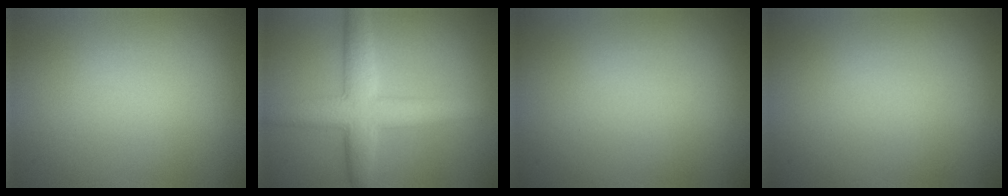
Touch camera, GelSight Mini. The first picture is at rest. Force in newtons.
{"total": 5.8, "press": 5.8, "slide": 0.0}
{"total": 0.0}
{"total": 0.0}